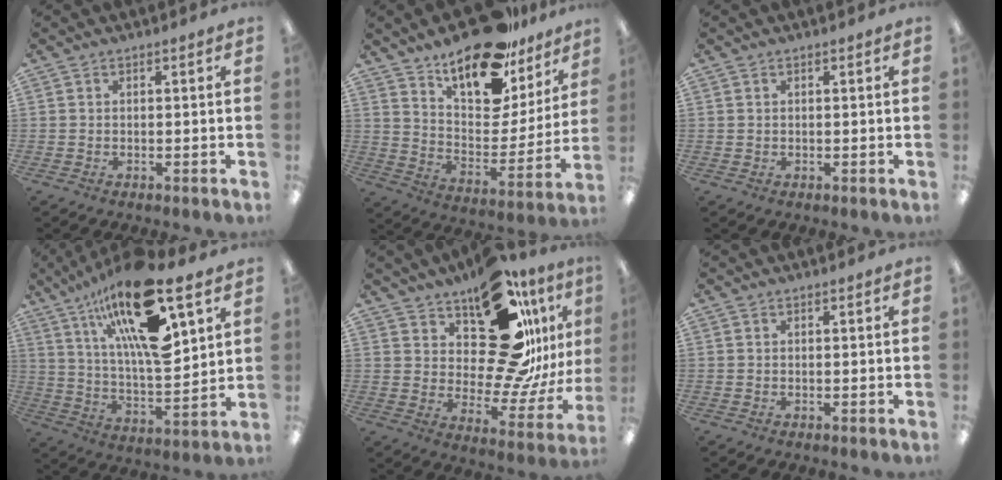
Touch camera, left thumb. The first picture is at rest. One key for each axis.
{"total": 19.9, "fx": 15.5, "fy": 7.9, "fz": 9.7, "tx": -0.160, "ty": -0.108, "tz": 0.269}
{"total": 0.8, "fx": 0.5, "fy": 0.5, "fz": 0.2, "tx": -0.004, "ty": 0.002, "tz": 0.010}
{"total": 24.5, "fx": 14.3, "fy": 7.6, "fz": 18.4, "tx": -0.323, "ty": -0.080, "tz": 0.231}
{"total": 24.2, "fx": 13.2, "fy": 11.3, "fz": 16.9, "tx": -0.225, "ty": -0.091, "tz": 0.229}
{"total": 0.0}